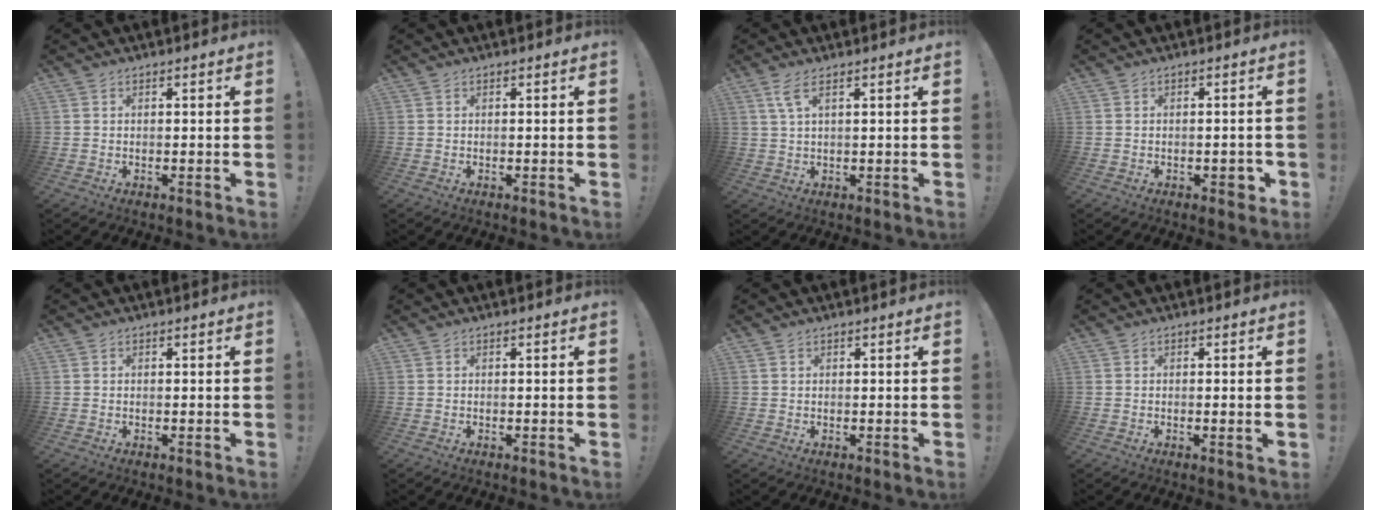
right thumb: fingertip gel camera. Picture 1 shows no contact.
{"total": 0.0}
{"total": 3.9, "force": [1.9, 0.4, 3.4], "torque": [-0.067, -0.002, 0.032]}
{"total": 3.3, "force": [-1.3, 1.8, 2.4], "torque": [-0.026, 0.008, -0.021]}
{"total": 0.0}
{"total": 0.0}
{"total": 0.7, "force": [0.5, 0.4, 0.2], "torque": [-0.001, -0.001, 0.010]}
{"total": 1.2, "force": [0.1, 0.0, 1.2], "torque": [-0.016, -0.002, 0.001]}